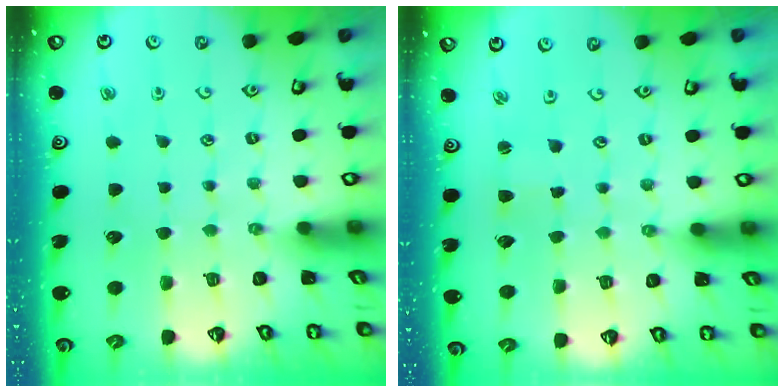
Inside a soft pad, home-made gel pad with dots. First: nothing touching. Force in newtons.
{"total": 0.7, "press": 0.7, "slide": 0.1}